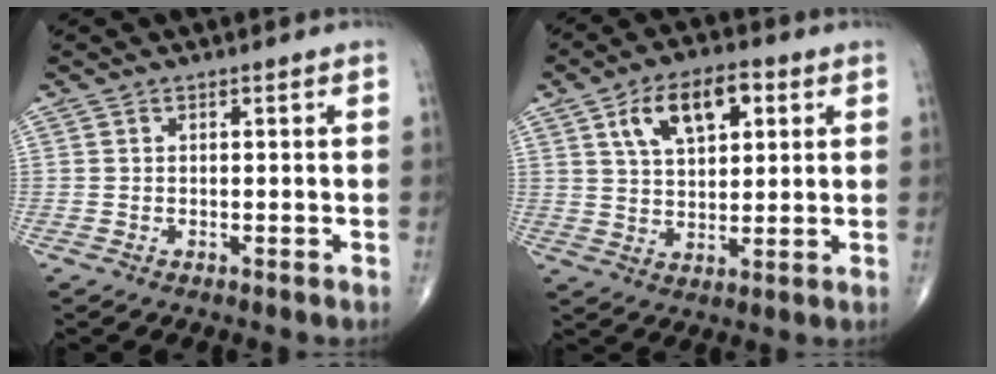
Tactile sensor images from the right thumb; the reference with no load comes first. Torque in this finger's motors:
{"motor_torque": [-0.89, 1.13, 0.11, -0.02, 0.13]}